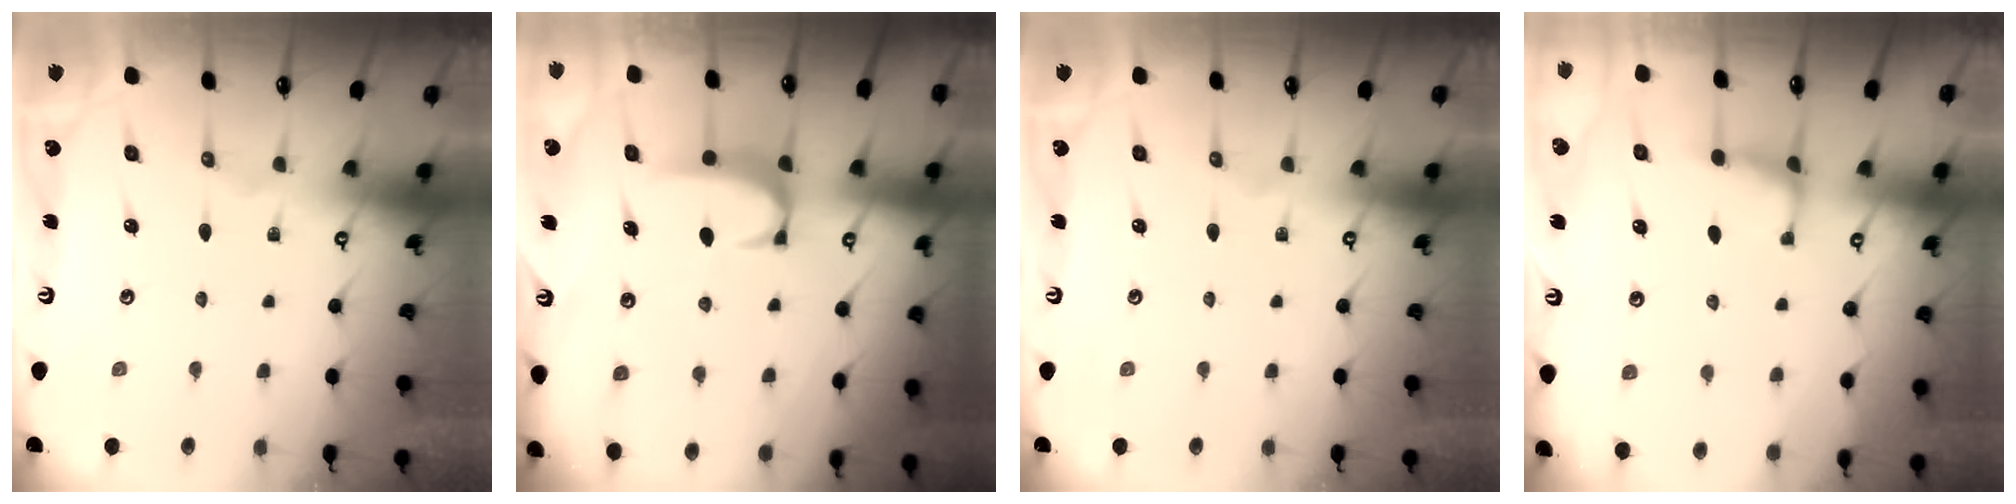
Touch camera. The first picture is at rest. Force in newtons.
{"total": 1.8, "press": 1.7, "slide": 0.5}
{"total": 0.0}
{"total": 4.4, "press": 4.4, "slide": 0.2}